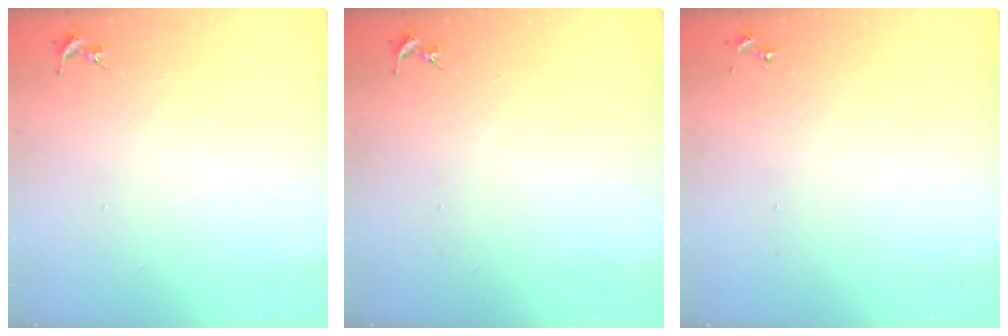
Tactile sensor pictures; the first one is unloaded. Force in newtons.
{"total": 0.0}
{"total": 0.0}